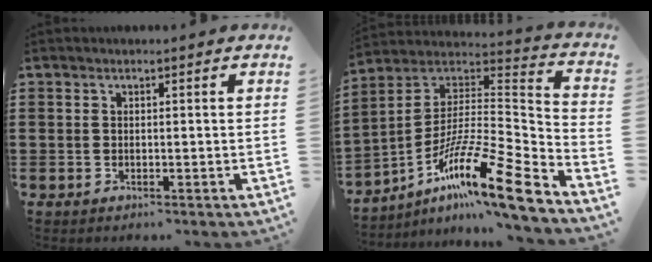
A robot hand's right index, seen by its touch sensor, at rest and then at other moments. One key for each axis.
{"total": 15.5, "fx": -10.5, "fy": 1.8, "fz": 11.3, "tx": -0.194, "ty": -0.002, "tz": -0.193}